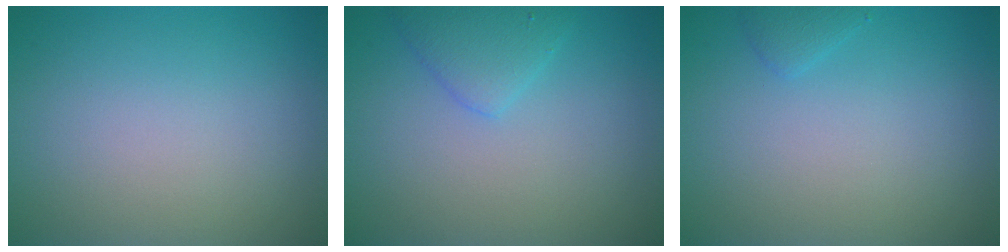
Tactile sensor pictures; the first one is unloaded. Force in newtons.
{"total": 2.2, "press": 2.2, "slide": 0.2}
{"total": 0.9, "press": 0.9, "slide": 0.1}